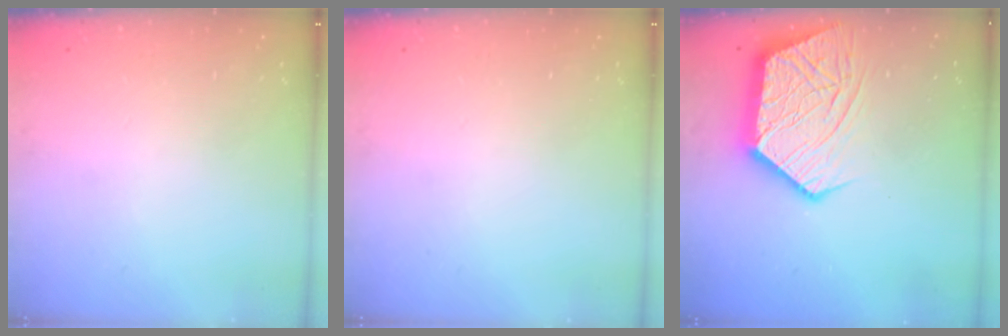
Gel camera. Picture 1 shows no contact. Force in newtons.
{"total": 0.0}
{"total": 19.9, "press": 19.8, "slide": 1.7}